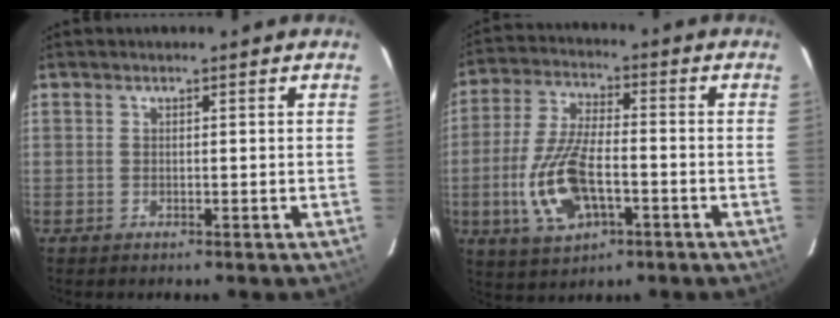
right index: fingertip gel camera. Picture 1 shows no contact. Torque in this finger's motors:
{"motor_torque": [1.04, -0.59, 0.24, 0.15]}